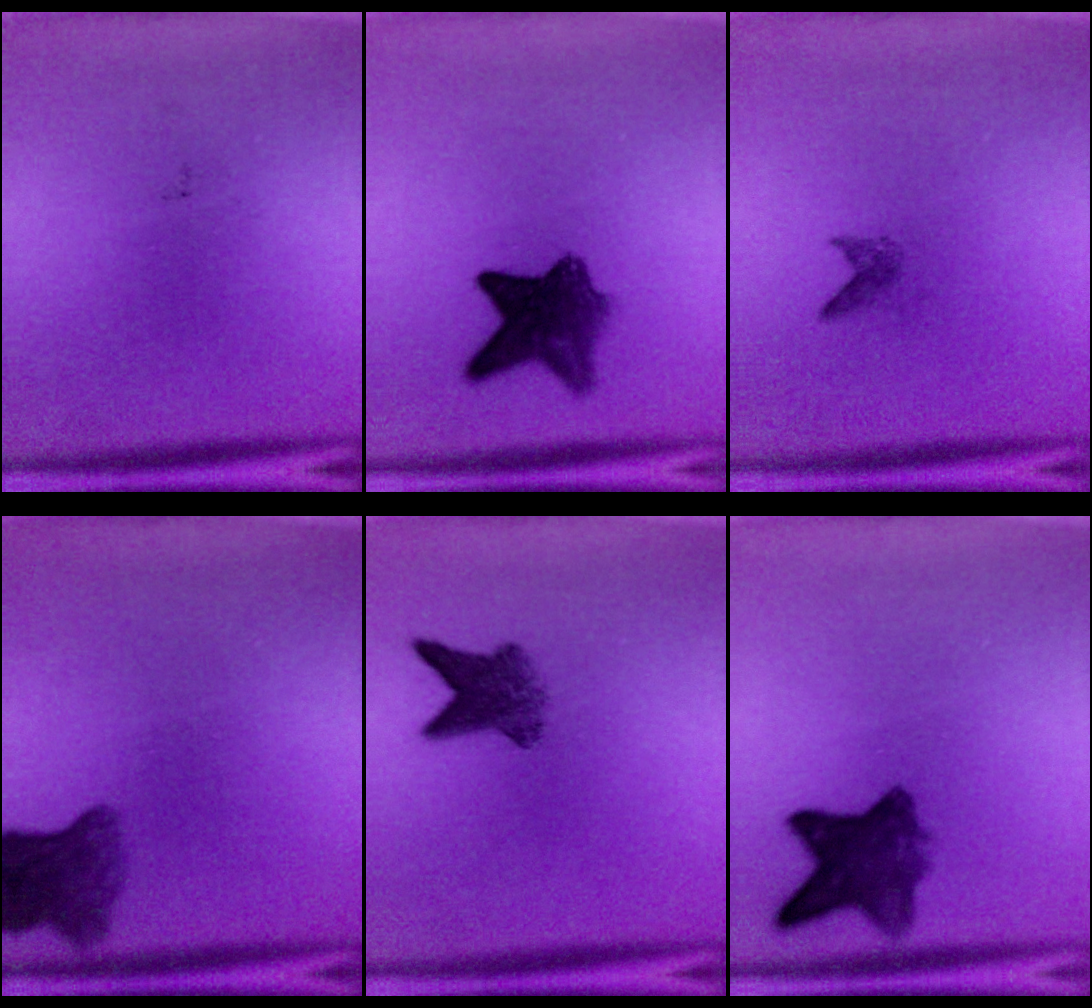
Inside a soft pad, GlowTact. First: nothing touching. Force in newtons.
{"total": 7.5}
{"total": 0.9}
{"total": 5.9}
{"total": 5.1}
{"total": 7.5}